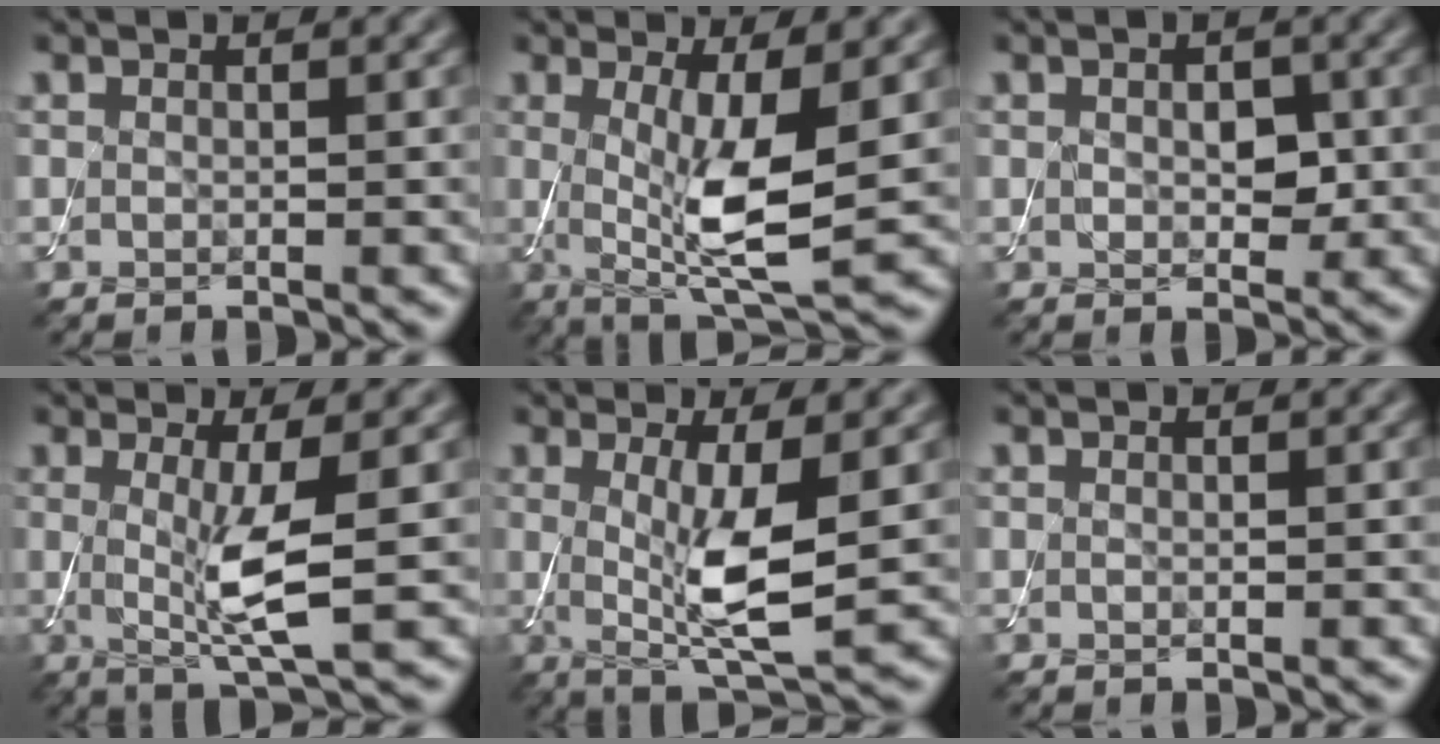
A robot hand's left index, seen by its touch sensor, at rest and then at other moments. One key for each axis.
{"total": 7.6, "fx": 0.0, "fy": 1.9, "fz": 7.3, "tx": -0.134, "ty": -0.014, "tz": 0.006}
{"total": 2.6, "fx": 0.1, "fy": 1.7, "fz": 2.0, "tx": -0.035, "ty": -0.002, "tz": 0.004}
{"total": 4.9, "fx": 0.1, "fy": 0.7, "fz": 4.9, "tx": -0.094, "ty": -0.012, "tz": 0.003}
{"total": 6.7, "fx": 0.1, "fy": 1.6, "fz": 6.5, "tx": -0.121, "ty": -0.012, "tz": 0.007}
{"total": 0.0}